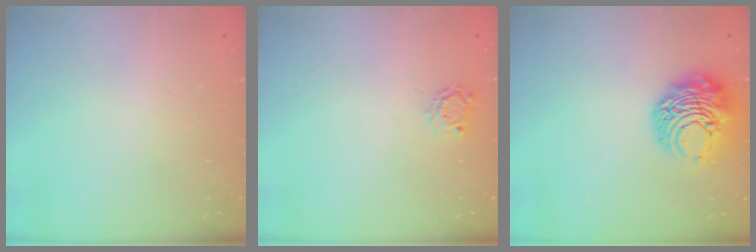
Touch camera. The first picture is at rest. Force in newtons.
{"total": 2.8, "press": 2.7, "slide": 0.4}
{"total": 10.7, "press": 10.6, "slide": 1.3}